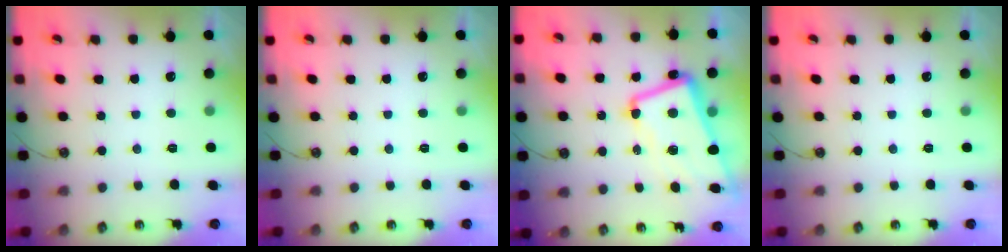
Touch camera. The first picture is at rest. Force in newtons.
{"total": 0.0}
{"total": 8.8, "press": 8.5, "slide": 2.1}
{"total": 0.0}